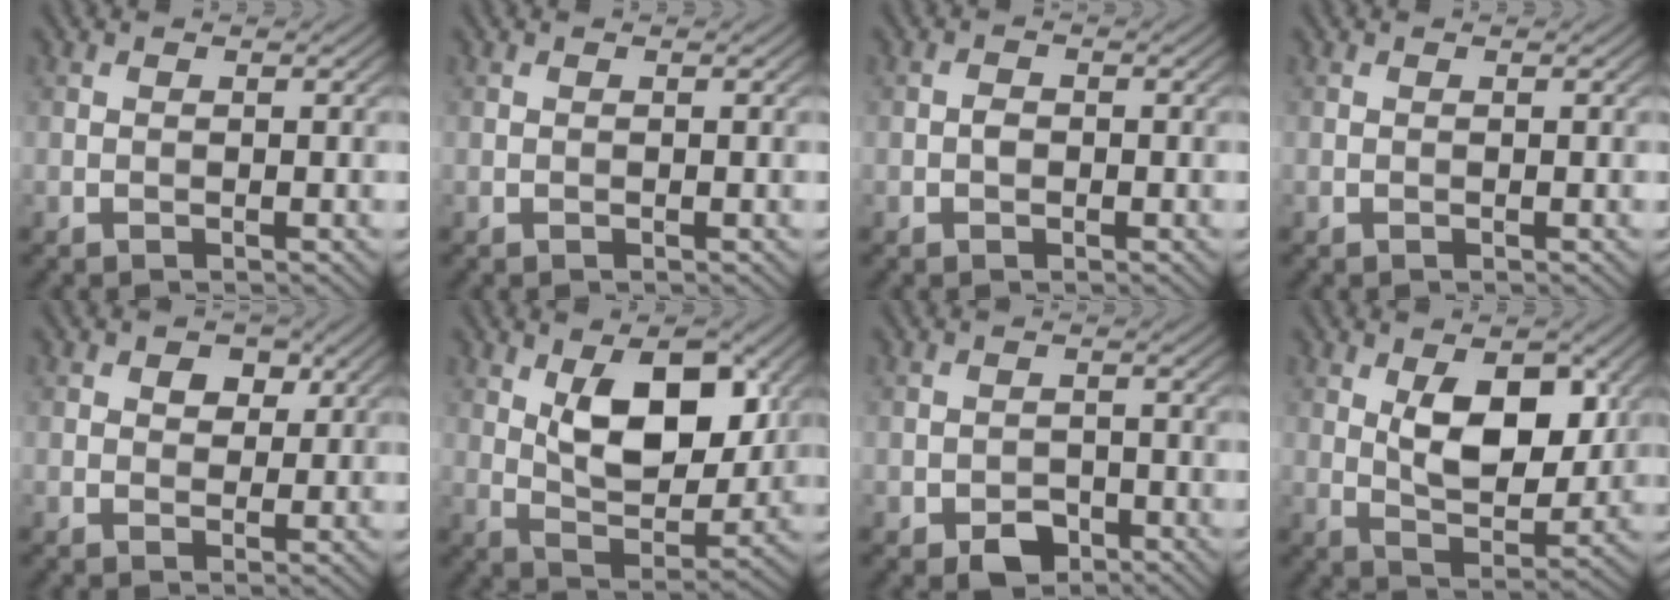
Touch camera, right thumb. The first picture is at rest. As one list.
[{"total": 0.0}, {"total": 1.1, "force": [-0.4, 0.8, 0.7], "torque": [-0.012, 0.002, -0.010]}, {"total": 0.0}, {"total": 3.3, "force": [1.5, 2.3, 1.9], "torque": [-0.031, 0.000, 0.020]}, {"total": 11.0, "force": [3.5, 5.7, 8.8], "torque": [-0.146, -0.010, 0.060]}, {"total": 3.3, "force": [-2.1, 2.1, 1.5], "torque": [-0.023, -0.005, -0.039]}, {"total": 8.8, "force": [2.4, 4.6, 7.1], "torque": [-0.120, -0.006, 0.043]}]